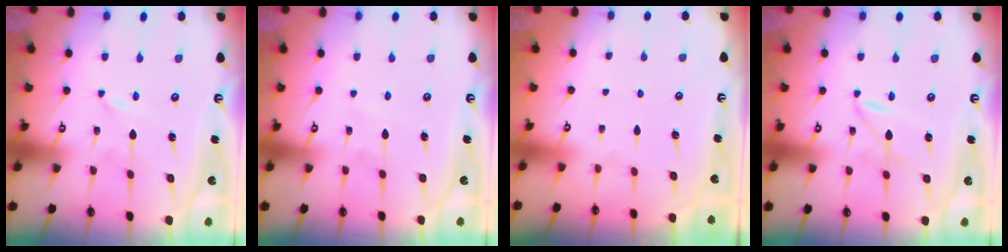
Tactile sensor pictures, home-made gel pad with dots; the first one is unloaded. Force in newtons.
{"total": 2.1, "press": 2.0, "slide": 0.3}
{"total": 0.0}
{"total": 1.9, "press": 1.9, "slide": 0.2}